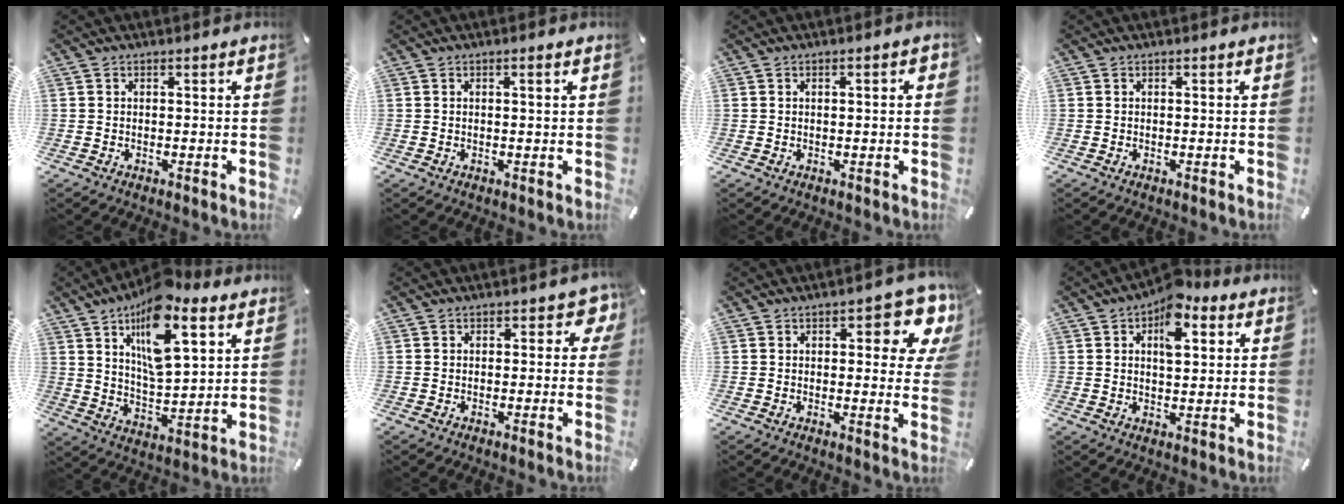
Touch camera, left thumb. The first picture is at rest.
{"total": 1.1, "force": [0.2, 0.0, 1.1], "torque": [-0.020, 0.000, 0.003]}
{"total": 1.7, "force": [0.1, 0.5, 1.7], "torque": [-0.030, 0.003, 0.001]}
{"total": 0.0}
{"total": 17.0, "force": [9.9, 6.9, 11.9], "torque": [-0.209, -0.037, 0.165]}
{"total": 4.0, "force": [1.1, 2.4, 3.0], "torque": [-0.028, -0.001, 0.012]}
{"total": 10.6, "force": [4.2, 4.4, 8.6], "torque": [-0.101, -0.025, 0.069]}
{"total": 9.5, "force": [4.4, 5.3, 6.5], "torque": [-0.092, -0.013, 0.073]}